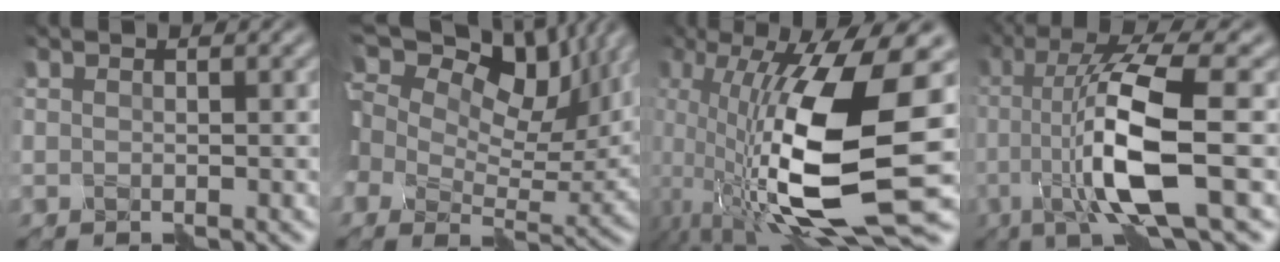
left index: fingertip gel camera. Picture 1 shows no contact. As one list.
[{"total": 15.7, "force": [7.9, 8.3, 10.7], "torque": [-0.242, 0.041, 0.112]}, {"total": 14.0, "force": [-2.9, 4.0, 13.1], "torque": [-0.250, -0.010, -0.054]}, {"total": 8.9, "force": [-1.2, 1.9, 8.6], "torque": [-0.134, 0.004, -0.025]}]